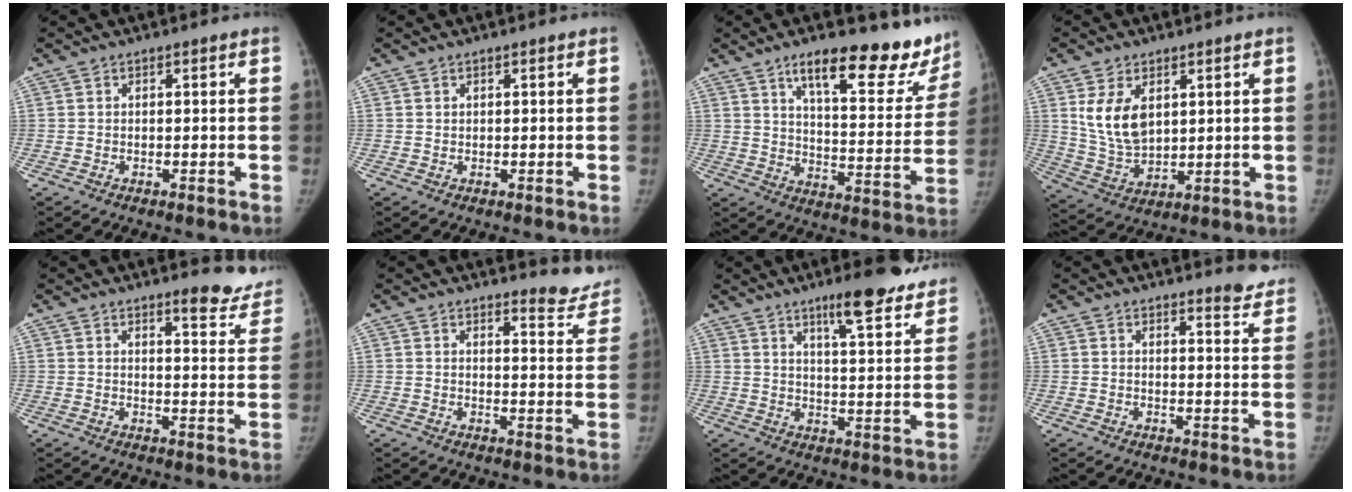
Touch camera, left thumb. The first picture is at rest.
{"total": 0.5, "force": [0.4, 0.2, 0.2], "torque": [-0.003, -0.003, 0.007]}
{"total": 21.4, "force": [15.7, 6.9, 12.7], "torque": [-0.121, -0.088, 0.217]}
{"total": 10.3, "force": [3.5, 6.4, 7.3], "torque": [-0.118, -0.019, 0.082]}
{"total": 9.4, "force": [8.2, 2.4, 3.9], "torque": [-0.015, -0.061, 0.084]}
{"total": 7.8, "force": [7.6, 1.5, 1.1], "torque": [0.010, -0.078, 0.078]}
{"total": 15.3, "force": [11.5, 3.0, 9.7], "torque": [-0.100, -0.061, 0.159]}
{"total": 6.9, "force": [6.7, 1.1, 1.3], "torque": [0.007, -0.054, 0.062]}